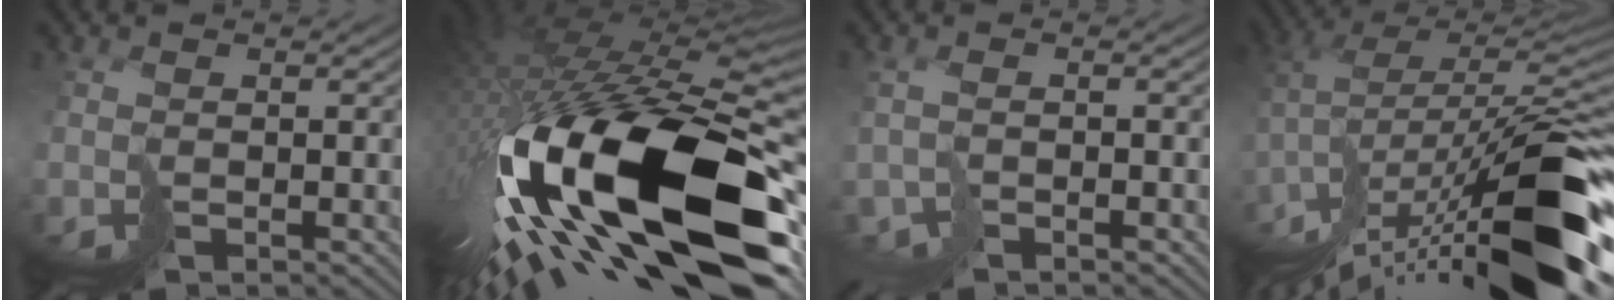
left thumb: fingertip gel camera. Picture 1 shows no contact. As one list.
[{"total": 20.9, "force": [-7.4, 8.6, 17.6], "torque": [-0.357, -0.057, -0.093]}, {"total": 2.0, "force": [-1.6, 0.4, 1.1], "torque": [-0.019, 0.003, -0.031]}, {"total": 17.1, "force": [-9.1, 4.3, 13.9], "torque": [-0.244, 0.018, -0.161]}]